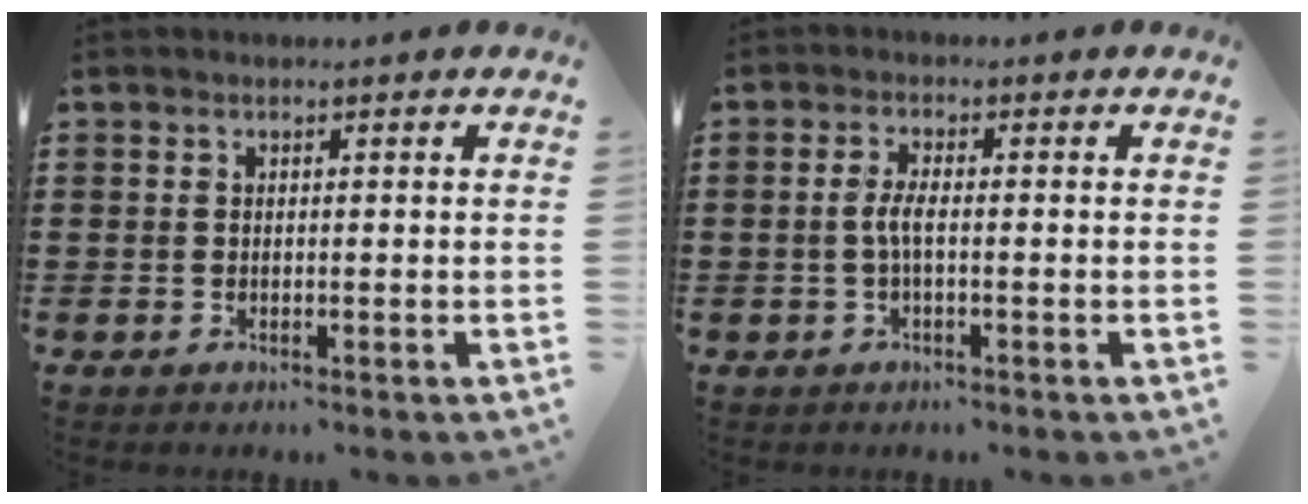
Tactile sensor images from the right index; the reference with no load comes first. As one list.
[{"total": 2.9, "force": [-0.6, 0.5, 2.8], "torque": [-0.066, -0.005, -0.016]}]